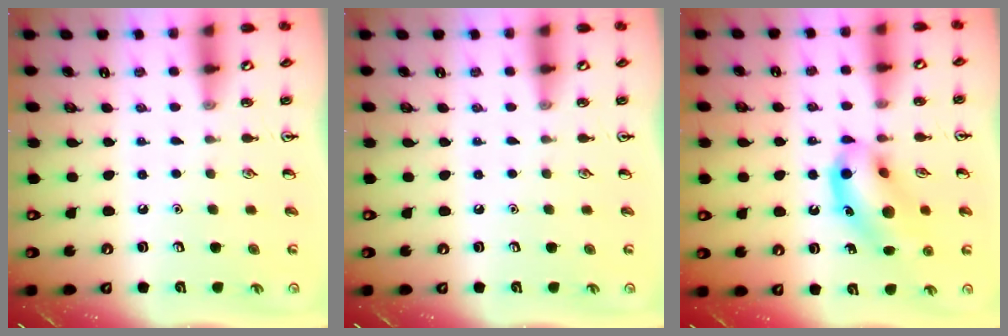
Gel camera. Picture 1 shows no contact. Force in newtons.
{"total": 0.0}
{"total": 13.0, "press": 12.9, "slide": 1.9}